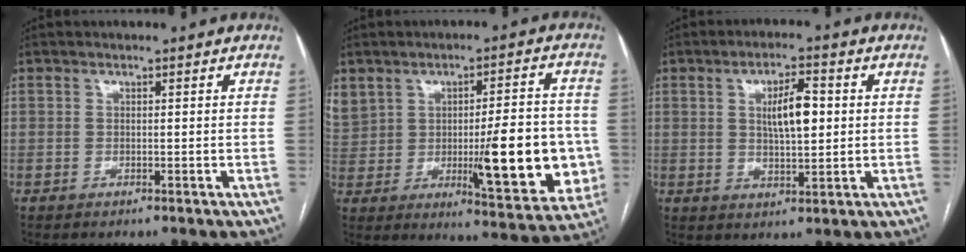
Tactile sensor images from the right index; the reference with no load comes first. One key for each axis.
{"total": 21.4, "fx": 0.0, "fy": 8.9, "fz": 19.5, "tx": -0.322, "ty": 0.016, "tz": 0.032}
{"total": 6.7, "fx": 1.2, "fy": 1.9, "fz": 6.3, "tx": -0.109, "ty": 0.007, "tz": 0.024}